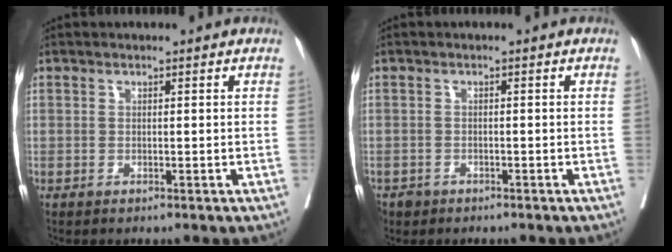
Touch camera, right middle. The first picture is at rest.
{"total": 2.4, "force": [-1.7, 1.7, 0.1], "torque": [-0.004, 0.004, -0.031]}